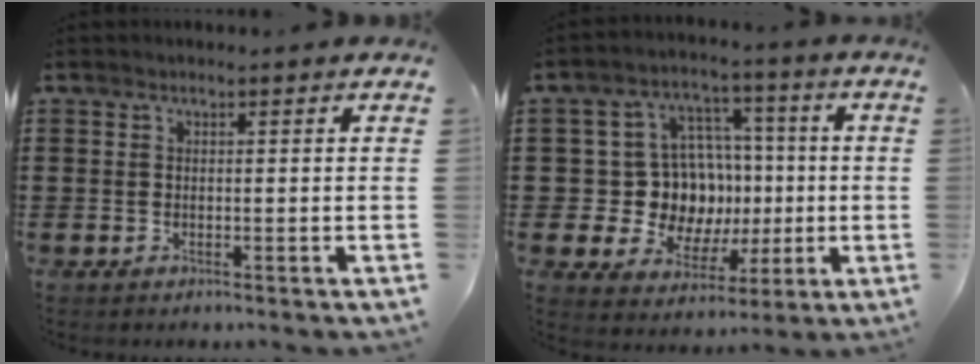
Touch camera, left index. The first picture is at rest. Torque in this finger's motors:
{"motor_torque": [1.69, 0.32, 0.46, 0.07]}